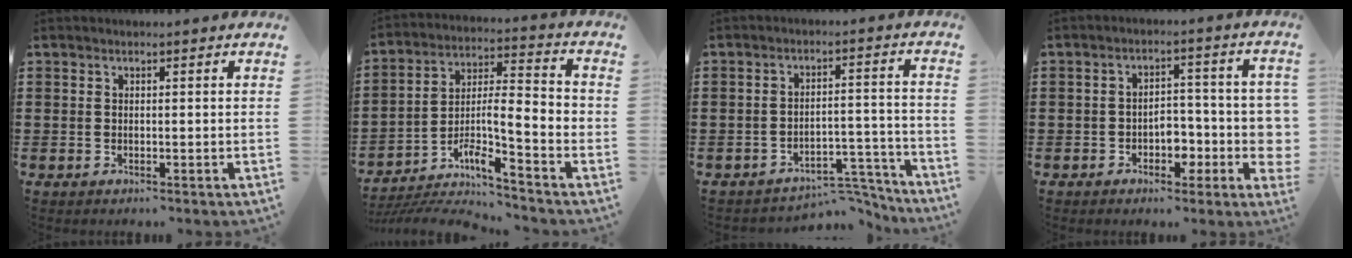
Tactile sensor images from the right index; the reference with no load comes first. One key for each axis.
{"total": 7.4, "fx": -4.8, "fy": 0.9, "fz": 5.5, "tx": -0.111, "ty": -0.027, "tz": -0.100}
{"total": 5.7, "fx": -5.3, "fy": 1.0, "fz": 1.9, "tx": -0.027, "ty": 0.011, "tz": -0.102}
{"total": 4.9, "fx": -2.1, "fy": 3.1, "fz": 3.2, "tx": -0.042, "ty": 0.003, "tz": -0.043}